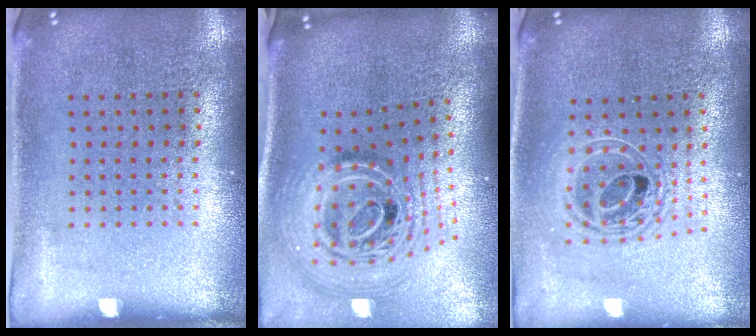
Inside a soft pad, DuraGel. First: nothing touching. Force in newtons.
{"total": 2.9, "press": 2.0, "slide": 2.2}
{"total": 1.8, "press": 1.4, "slide": 1.1}